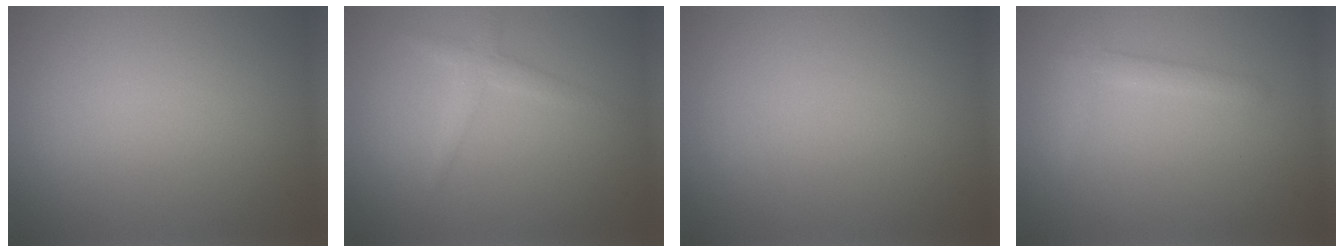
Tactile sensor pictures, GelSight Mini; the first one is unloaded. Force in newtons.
{"total": 1.8, "press": 1.8, "slide": 0.0}
{"total": 0.0}
{"total": 1.7, "press": 1.7, "slide": 0.1}